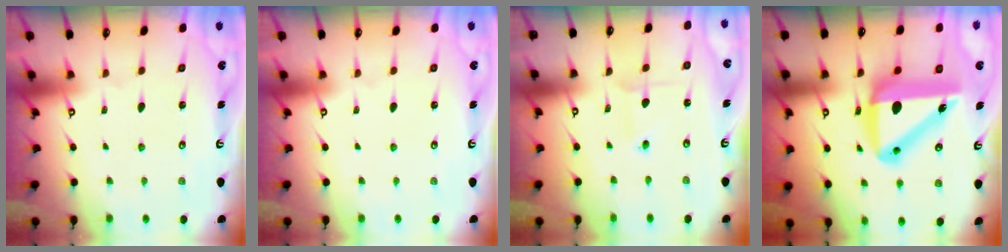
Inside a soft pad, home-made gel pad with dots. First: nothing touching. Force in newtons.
{"total": 0.0}
{"total": 2.0, "press": 2.0, "slide": 0.1}
{"total": 14.3, "press": 13.7, "slide": 4.0}